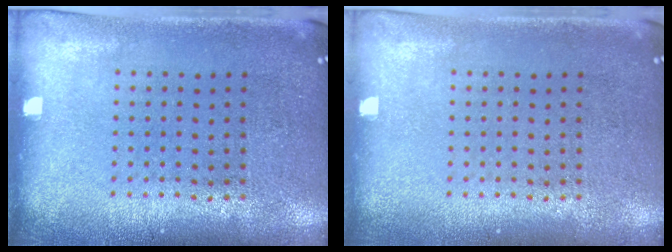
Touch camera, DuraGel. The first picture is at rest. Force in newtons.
{"total": 0.0}